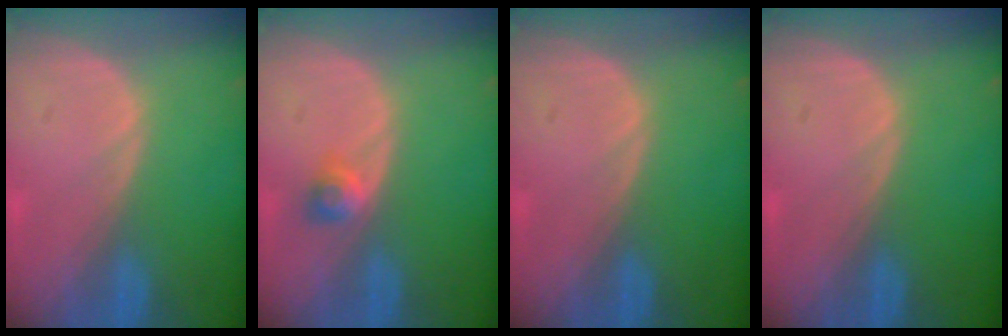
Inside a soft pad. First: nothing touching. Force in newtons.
{"total": 2.6, "press": 2.2, "slide": 1.4}
{"total": 0.0}
{"total": 0.0}